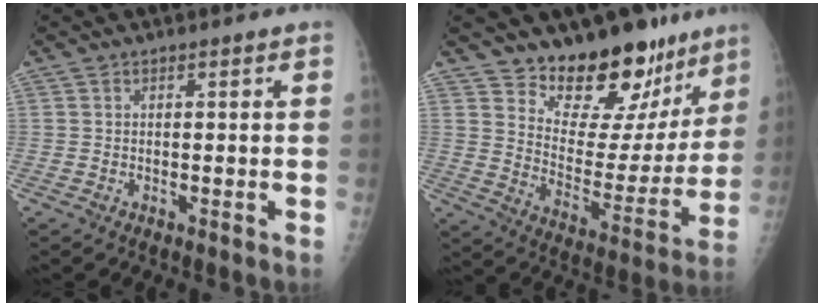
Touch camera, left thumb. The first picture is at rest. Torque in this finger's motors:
{"motor_torque": [0.36, 0.35, -0.31, -0.48, 0.04]}